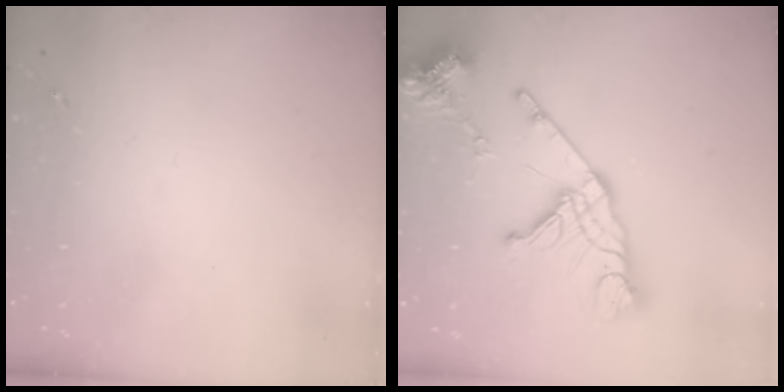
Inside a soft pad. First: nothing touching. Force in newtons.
{"total": 19.2, "press": 19.1, "slide": 2.3}